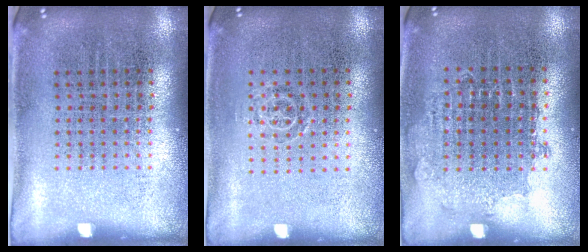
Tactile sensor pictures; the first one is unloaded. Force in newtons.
{"total": 0.7, "press": 0.6, "slide": 0.5}
{"total": 0.8, "press": 0.8, "slide": 0.2}